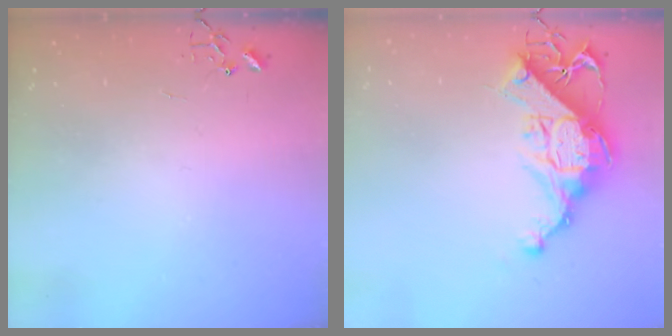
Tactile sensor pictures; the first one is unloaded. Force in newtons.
{"total": 14.8, "press": 14.7, "slide": 1.5}